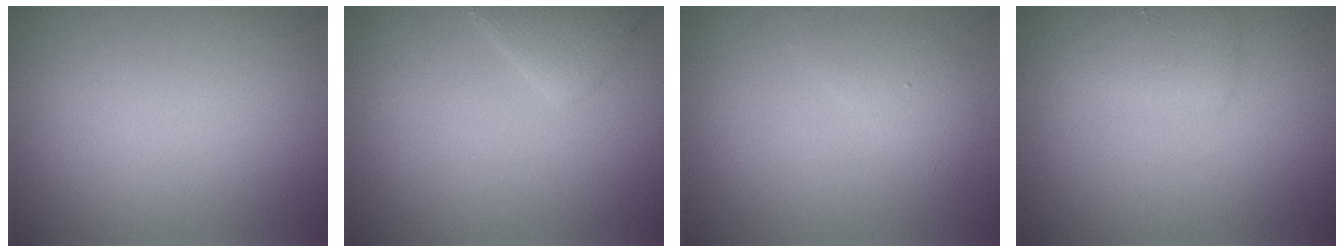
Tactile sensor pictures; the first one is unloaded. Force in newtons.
{"total": 2.2, "press": 2.2, "slide": 0.2}
{"total": 1.7, "press": 1.7, "slide": 0.2}
{"total": 2.1, "press": 2.1, "slide": 0.1}